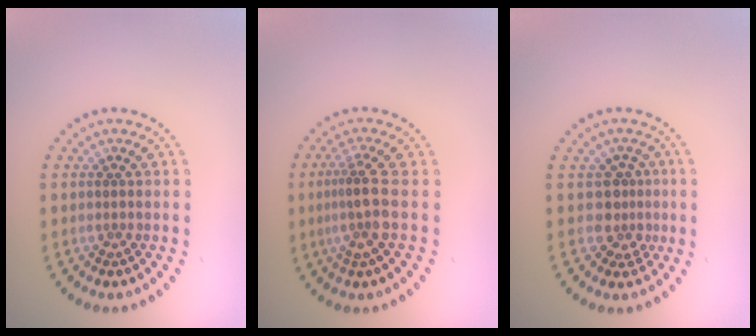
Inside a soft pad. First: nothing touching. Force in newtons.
{"total": 3.0, "press": 2.3, "slide": 1.9}
{"total": 2.5, "press": 1.9, "slide": 1.6}